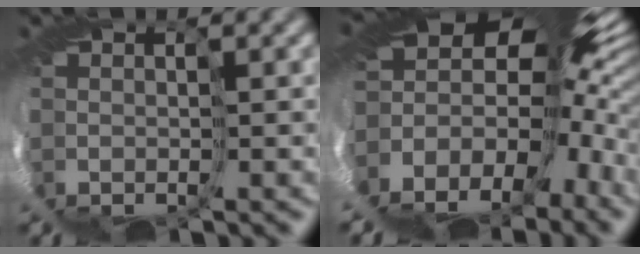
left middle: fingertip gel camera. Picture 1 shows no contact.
{"total": 13.8, "force": [-0.3, 7.5, 11.6], "torque": [-0.156, -0.016, 0.014]}